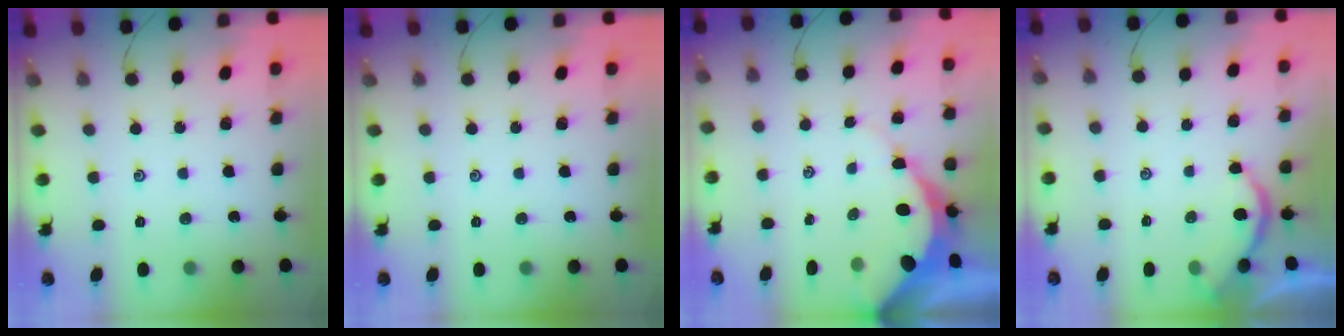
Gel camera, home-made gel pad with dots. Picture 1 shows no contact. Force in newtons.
{"total": 0.0}
{"total": 8.7, "press": 8.6, "slide": 0.9}
{"total": 1.9, "press": 1.9, "slide": 0.4}